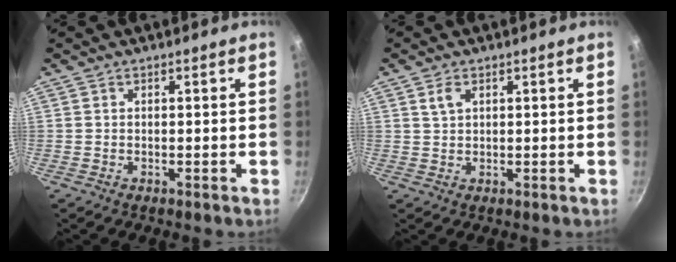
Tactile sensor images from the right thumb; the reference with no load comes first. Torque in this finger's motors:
{"motor_torque": [-0.42, 0.41, -0.15, 0.15, 0.08]}